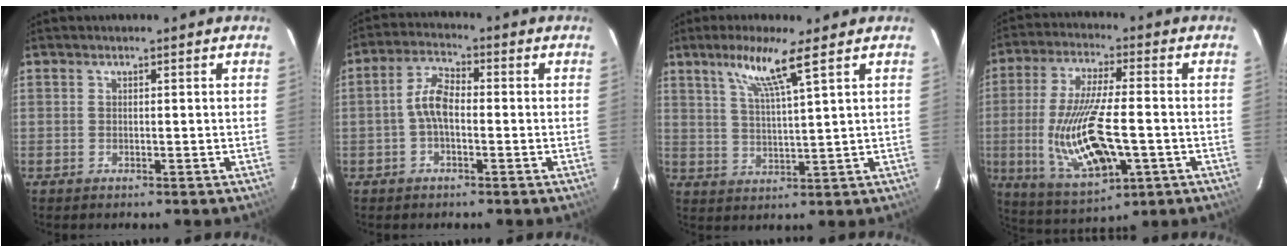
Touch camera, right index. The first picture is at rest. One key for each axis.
{"total": 5.4, "fx": -1.0, "fy": 2.6, "fz": 4.6, "tx": -0.098, "ty": 0.018, "tz": -0.021}
{"total": 7.3, "fx": 4.5, "fy": -0.5, "fz": 5.8, "tx": -0.107, "ty": 0.001, "tz": 0.086}
{"total": 17.7, "fx": -3.7, "fy": 6.4, "fz": 16.1, "tx": -0.324, "ty": -0.021, "tz": -0.050}